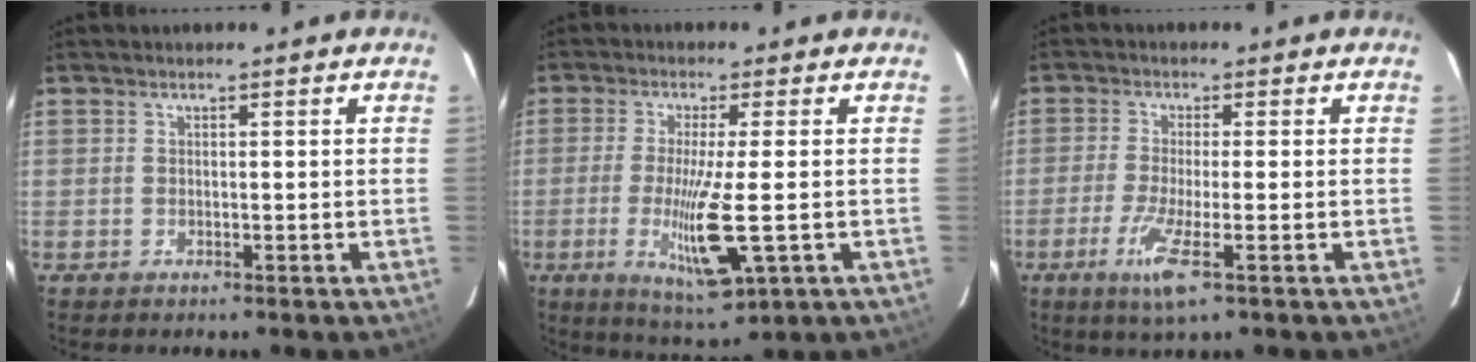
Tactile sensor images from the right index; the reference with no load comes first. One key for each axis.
{"total": 10.1, "fx": -2.3, "fy": 0.6, "fz": 9.9, "tx": -0.186, "ty": -0.033, "tz": -0.037}
{"total": 6.4, "fx": -3.0, "fy": 0.2, "fz": 5.6, "tx": -0.111, "ty": -0.018, "tz": -0.054}